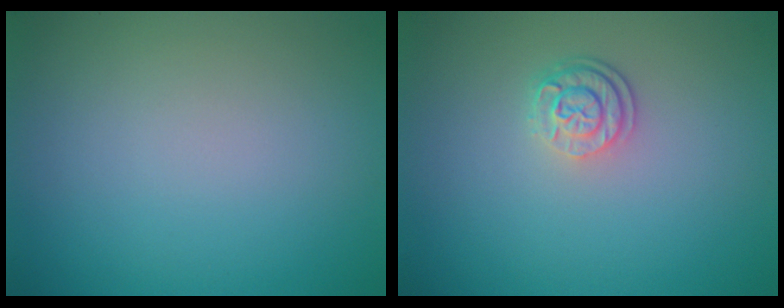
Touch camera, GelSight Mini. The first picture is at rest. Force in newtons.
{"total": 2.5, "press": 1.9, "slide": 1.6}